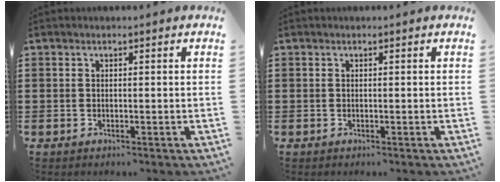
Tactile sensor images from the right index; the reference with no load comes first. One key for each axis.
{"total": 0.0}